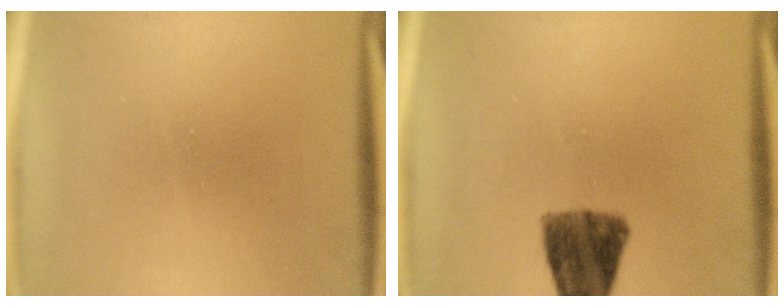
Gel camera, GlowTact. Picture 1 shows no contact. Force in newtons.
{"total": 8.4}